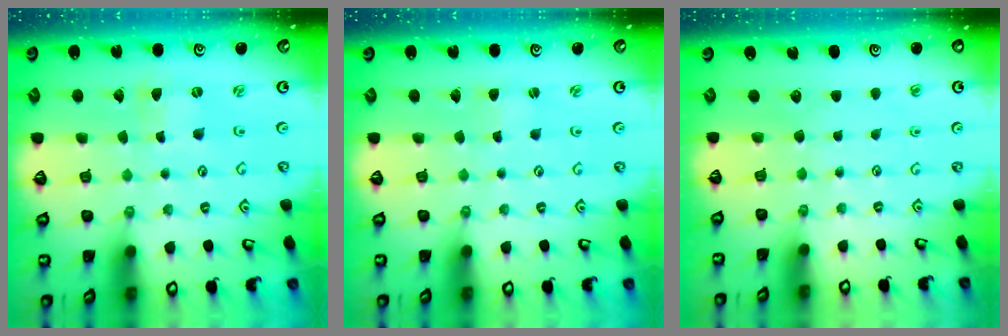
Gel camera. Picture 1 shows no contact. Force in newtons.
{"total": 0.5, "press": 0.5, "slide": 0.1}
{"total": 0.0}